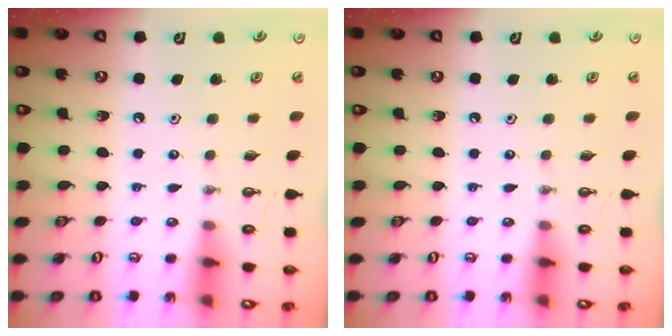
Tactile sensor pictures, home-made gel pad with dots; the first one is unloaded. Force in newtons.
{"total": 0.0}